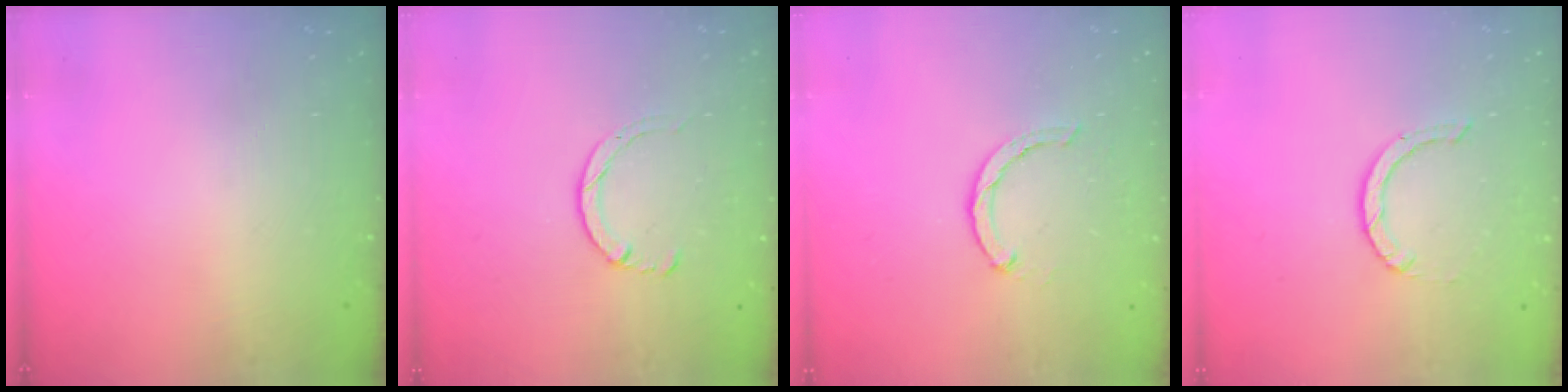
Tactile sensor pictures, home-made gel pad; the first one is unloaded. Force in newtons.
{"total": 2.9, "press": 2.8, "slide": 0.4}
{"total": 2.4, "press": 2.4, "slide": 0.4}
{"total": 0.9, "press": 0.9, "slide": 0.1}